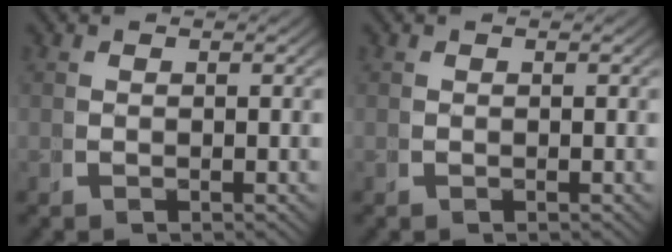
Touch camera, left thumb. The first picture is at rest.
{"total": 1.1, "force": [0.4, -0.9, -0.5], "torque": [0.021, 0.004, 0.005]}